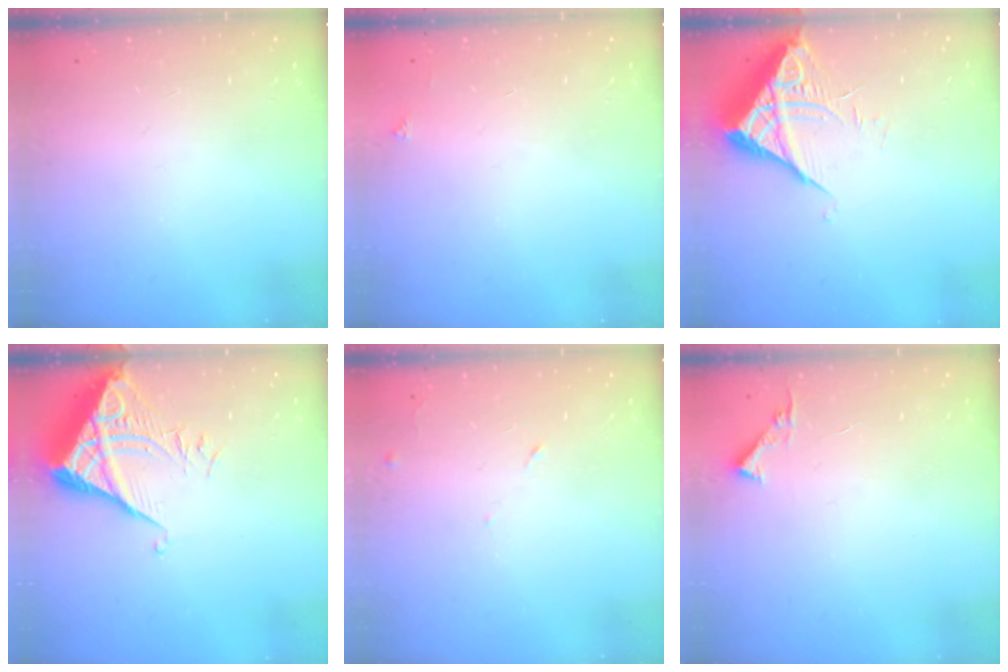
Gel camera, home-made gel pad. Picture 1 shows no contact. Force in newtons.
{"total": 2.1, "press": 2.1, "slide": 0.3}
{"total": 7.0, "press": 7.0, "slide": 0.6}
{"total": 6.1, "press": 6.0, "slide": 0.7}
{"total": 5.5, "press": 5.5, "slide": 0.8}
{"total": 3.4, "press": 3.4, "slide": 0.4}